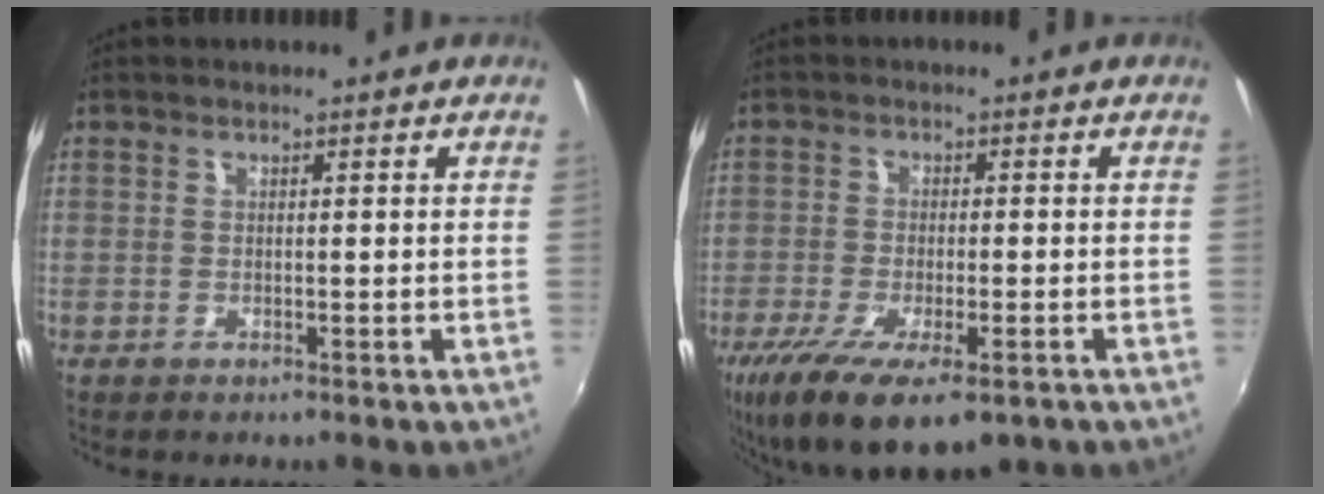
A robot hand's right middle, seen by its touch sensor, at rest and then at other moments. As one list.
[{"total": 15.3, "force": [-9.3, 5.6, 10.8], "torque": [-0.223, -0.052, -0.145]}]